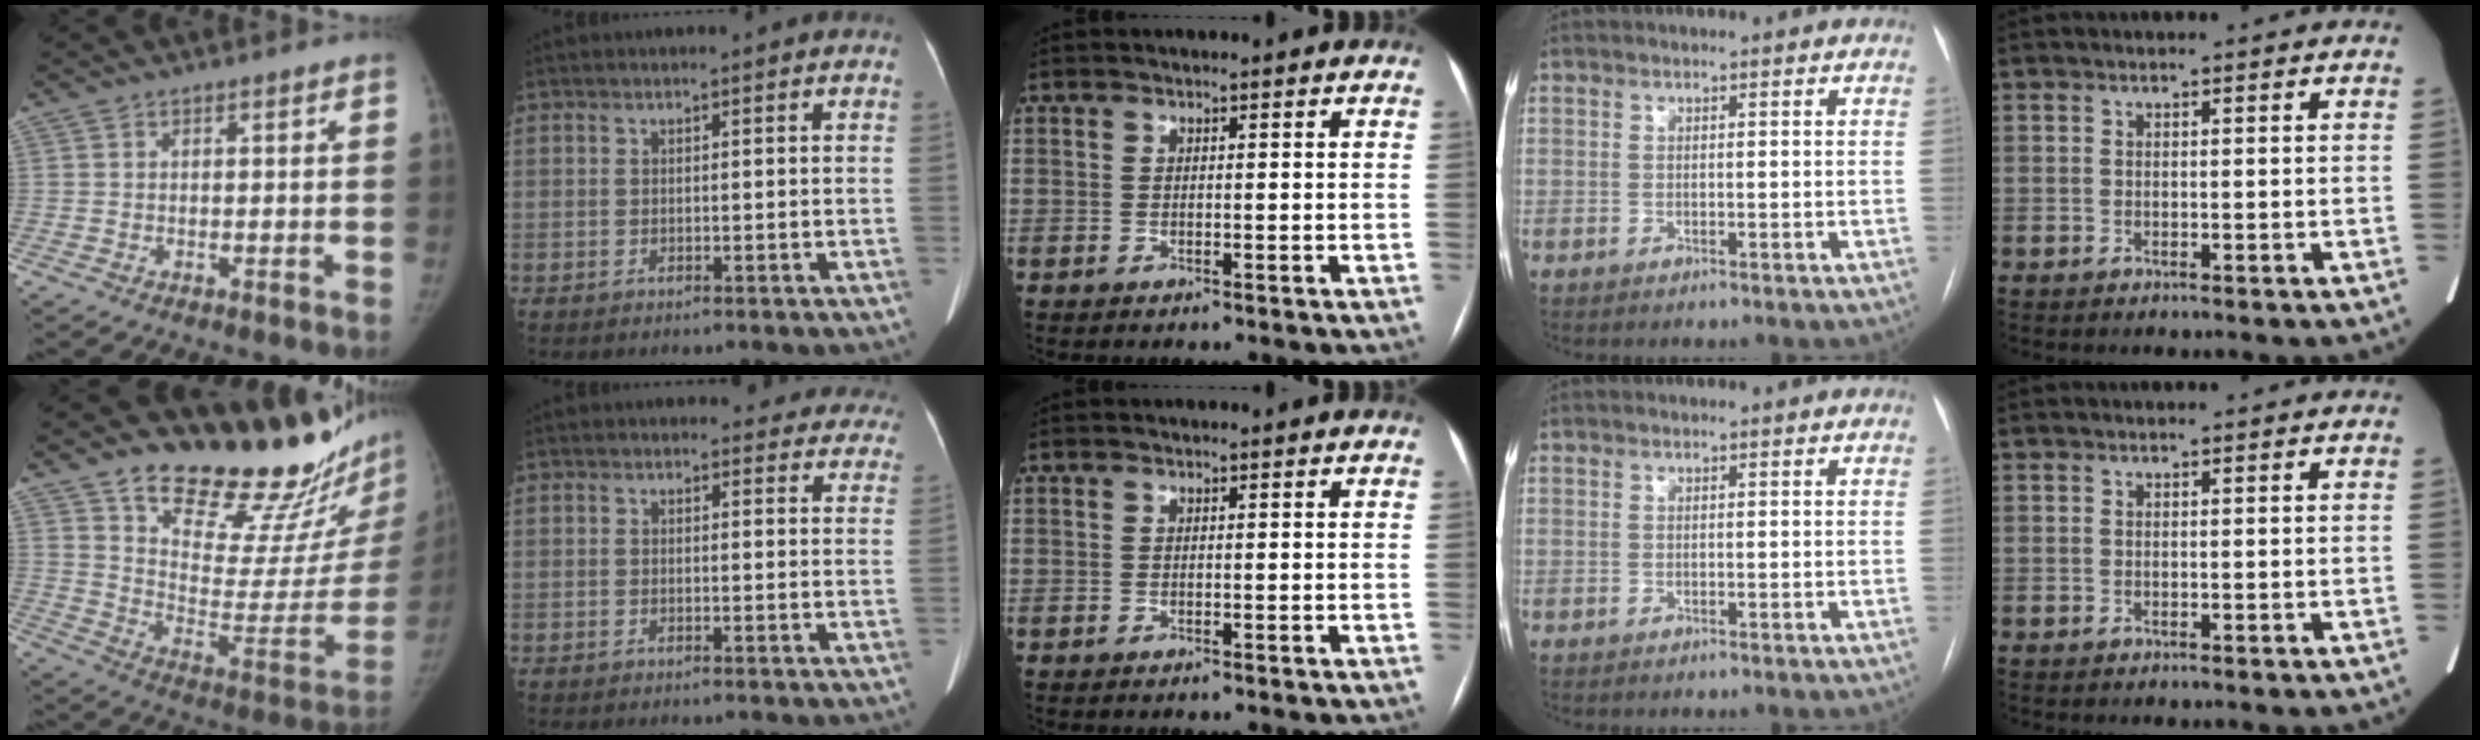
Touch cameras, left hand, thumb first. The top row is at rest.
{"thumb": {"total": 25.4, "force": [20.8, 7.9, 12.2], "torque": [-0.130, -0.156, 0.301]}, "index": {"total": 8.4, "force": [7.7, 3.4, 0.2], "torque": [0.043, -0.010, 0.049]}}